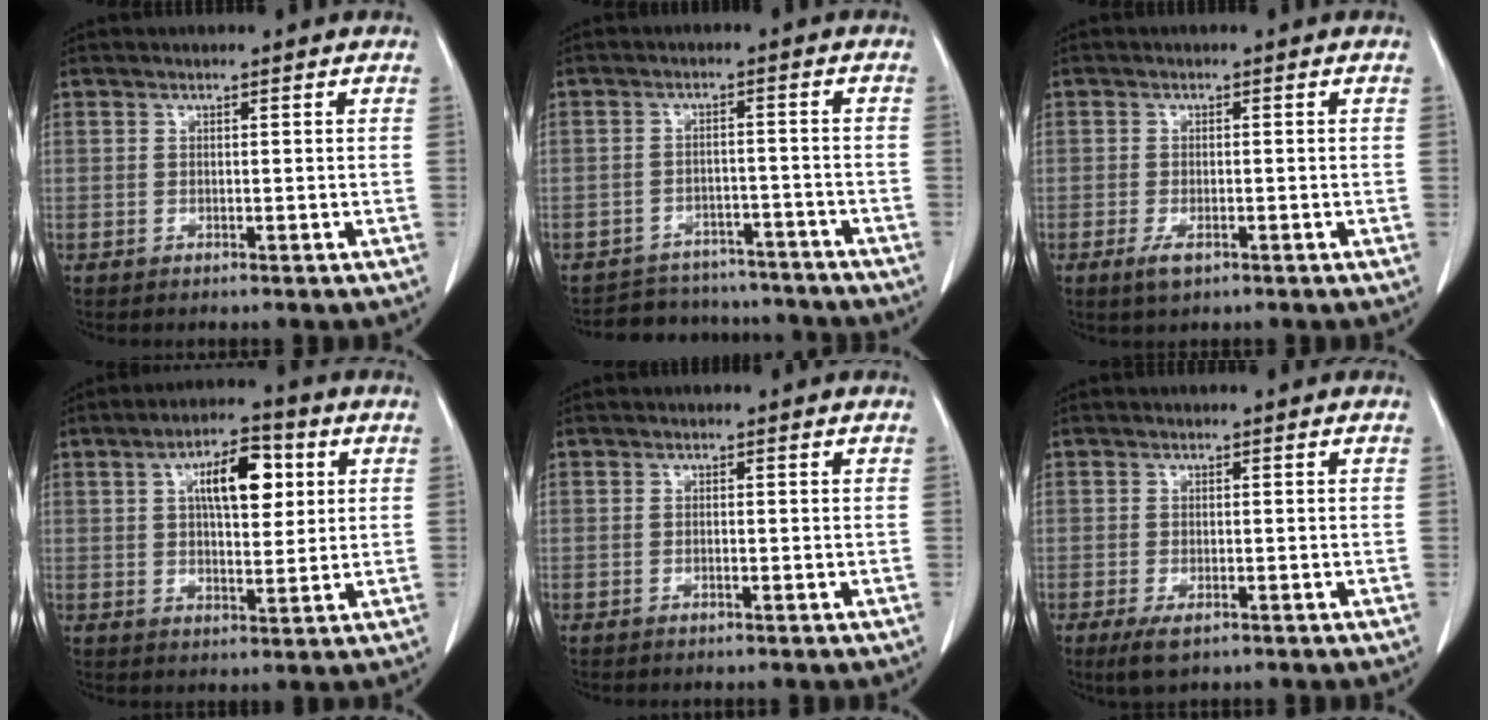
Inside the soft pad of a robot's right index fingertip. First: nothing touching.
{"total": 10.6, "force": [-9.9, 3.7, 0.7], "torque": [-0.003, 0.021, -0.128]}
{"total": 2.5, "force": [-1.3, 0.9, 1.9], "torque": [-0.037, -0.002, -0.021]}
{"total": 9.3, "force": [2.9, 3.6, 8.1], "torque": [-0.131, 0.016, 0.045]}
{"total": 0.5, "force": [-0.2, 0.1, 0.5], "torque": [-0.011, 0.000, -0.003]}
{"total": 3.3, "force": [-1.9, 1.1, 2.4], "torque": [-0.050, -0.007, -0.029]}